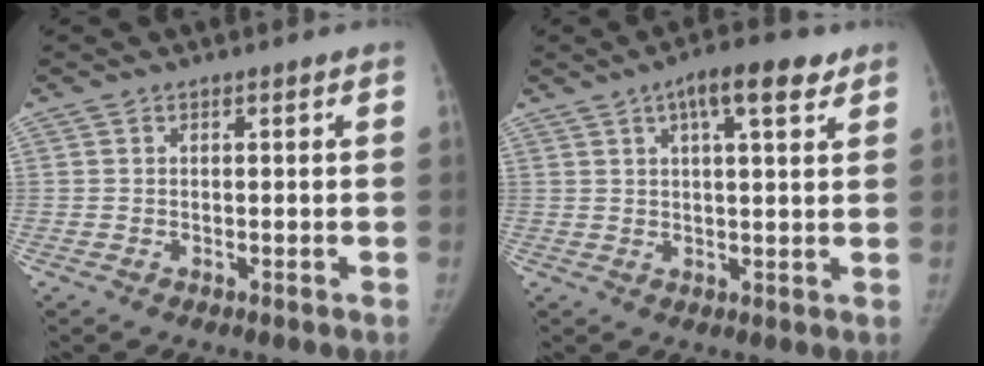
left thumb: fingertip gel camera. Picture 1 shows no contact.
{"total": 8.7, "force": [4.6, 2.7, 6.8], "torque": [-0.090, -0.004, 0.065]}